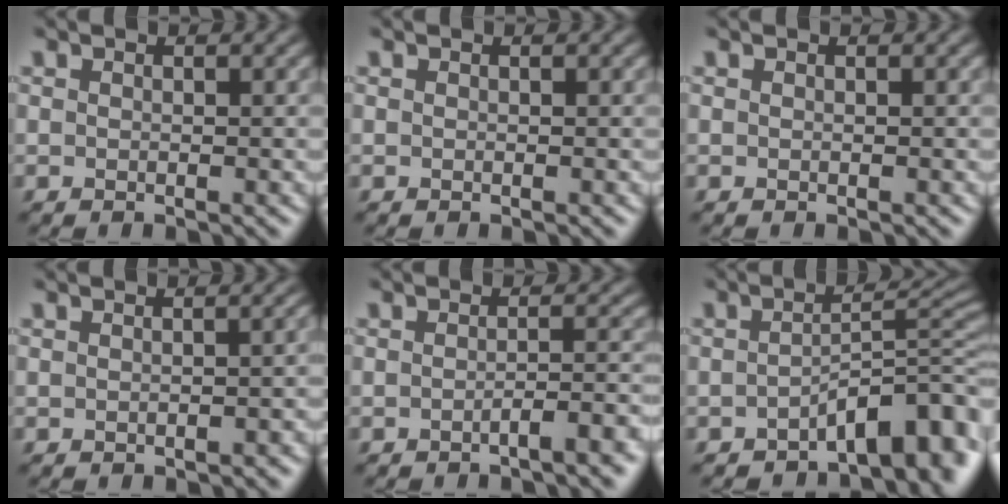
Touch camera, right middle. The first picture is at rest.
{"total": 0.0}
{"total": 0.0}
{"total": 1.4, "force": [-0.7, 0.5, 1.1], "torque": [-0.015, -0.001, -0.007]}
{"total": 3.2, "force": [-1.7, 0.8, 2.7], "torque": [-0.031, 0.009, -0.036]}
{"total": 6.4, "force": [-3.6, 2.2, 4.8], "torque": [-0.050, 0.008, -0.058]}